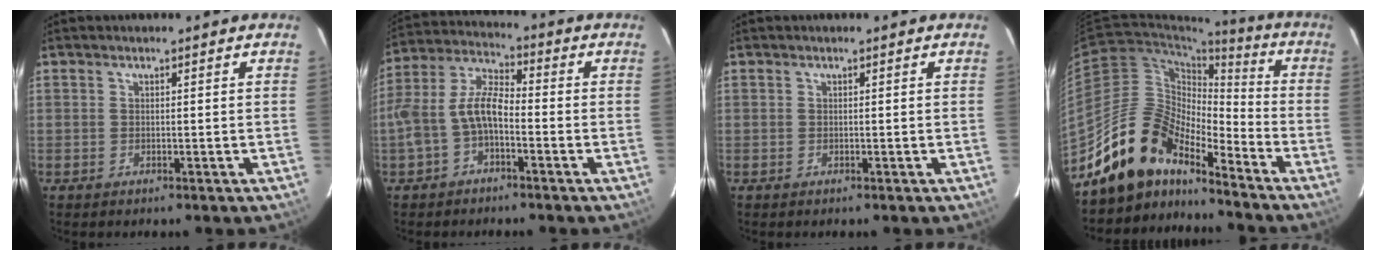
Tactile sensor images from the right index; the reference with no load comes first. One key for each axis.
{"total": 8.5, "fx": -3.1, "fy": 3.9, "fz": 7.0, "tx": -0.156, "ty": 0.019, "tz": -0.059}
{"total": 0.0}
{"total": 14.6, "fx": -12.6, "fy": 5.6, "fz": 4.7, "tx": -0.094, "ty": 0.026, "tz": -0.235}